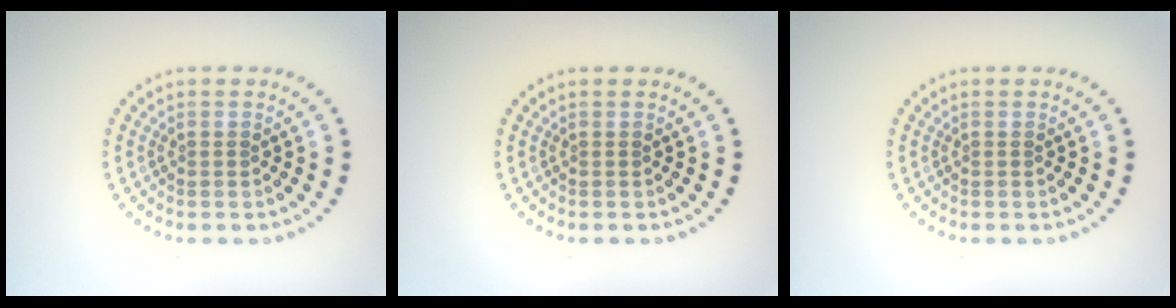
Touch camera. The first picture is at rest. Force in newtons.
{"total": 0.0}
{"total": 0.0}